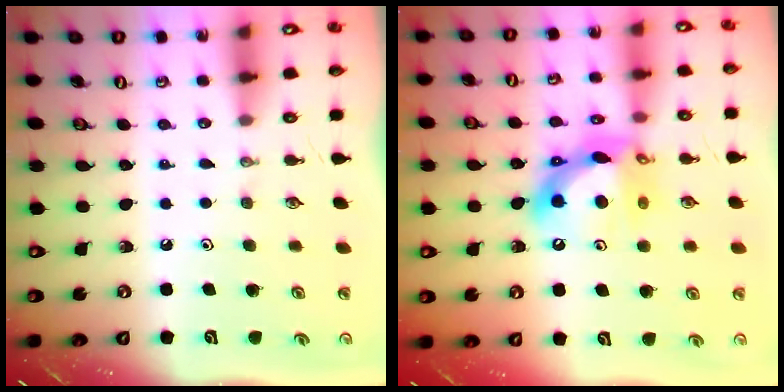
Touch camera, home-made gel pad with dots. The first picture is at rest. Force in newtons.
{"total": 13.6, "press": 13.5, "slide": 1.5}